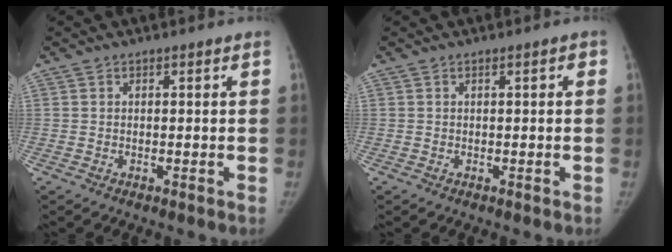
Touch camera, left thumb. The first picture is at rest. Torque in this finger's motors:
{"motor_torque": [-0.32, -0.19, 0.01, 0.53, -0.01]}